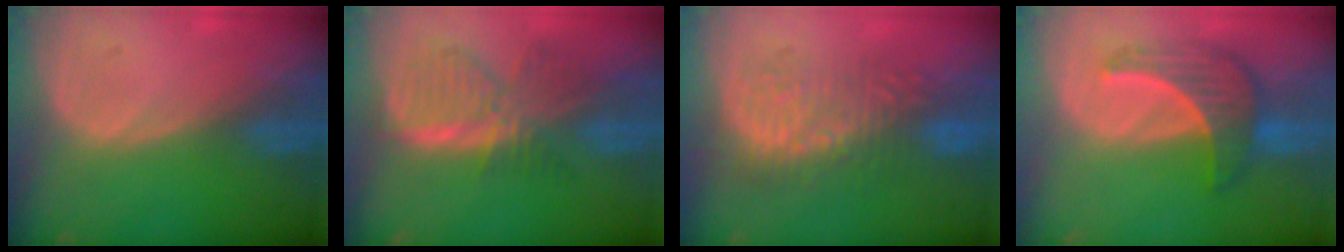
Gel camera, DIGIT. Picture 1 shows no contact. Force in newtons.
{"total": 8.3, "press": 7.2, "slide": 4.0}
{"total": 8.7, "press": 8.6, "slide": 1.6}
{"total": 6.9, "press": 6.8, "slide": 1.0}